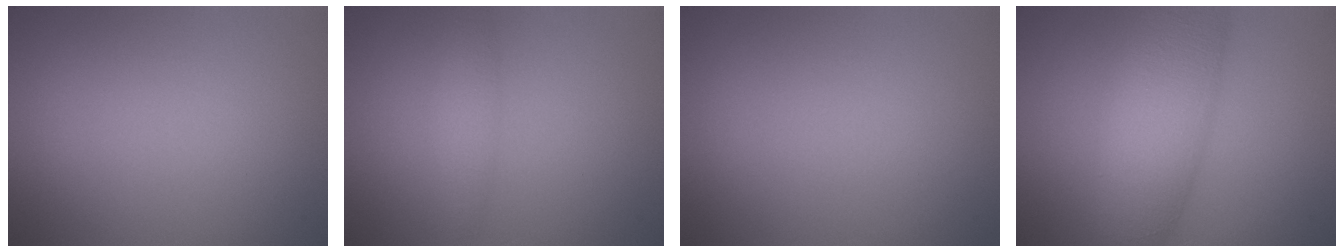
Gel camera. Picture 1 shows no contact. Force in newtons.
{"total": 1.6, "press": 1.6, "slide": 0.1}
{"total": 0.0}
{"total": 6.9, "press": 6.9, "slide": 0.2}